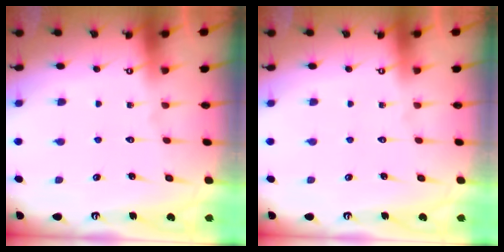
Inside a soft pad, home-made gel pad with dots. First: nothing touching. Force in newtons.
{"total": 0.0}